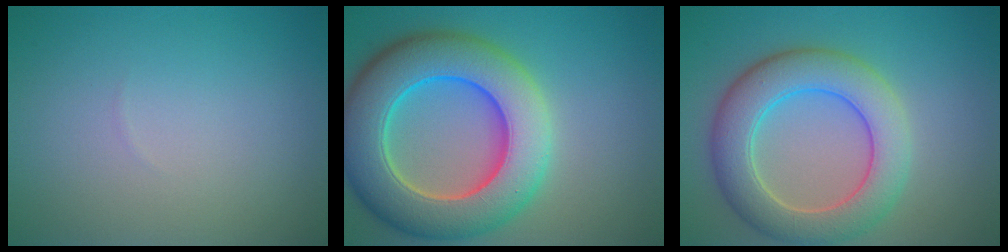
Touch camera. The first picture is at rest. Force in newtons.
{"total": 11.3, "press": 11.3, "slide": 0.8}
{"total": 7.1, "press": 7.1, "slide": 0.3}